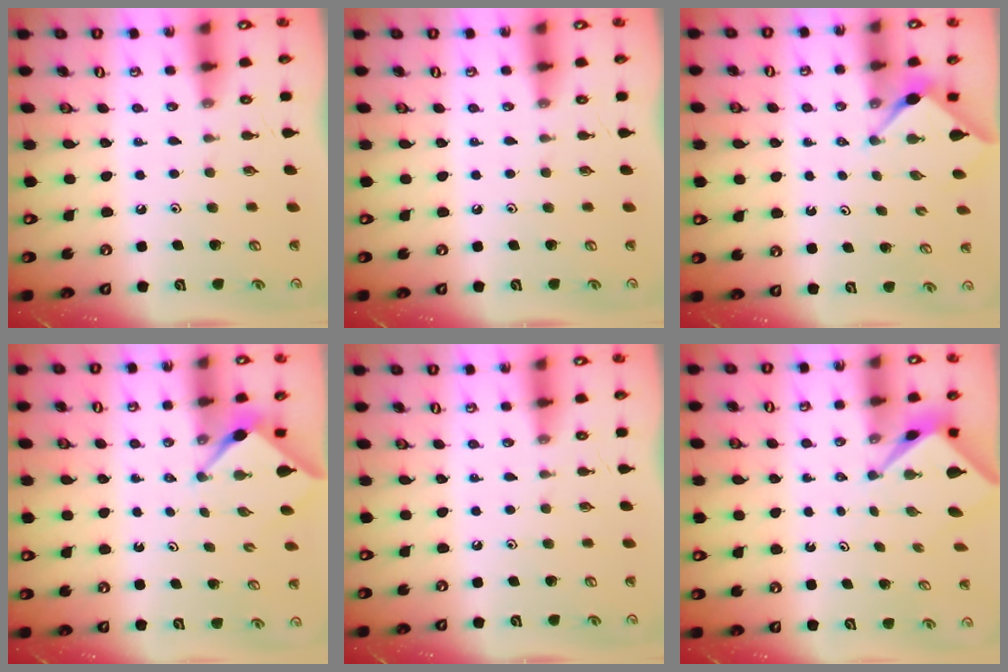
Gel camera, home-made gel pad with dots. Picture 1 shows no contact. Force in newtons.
{"total": 0.0}
{"total": 2.9, "press": 2.8, "slide": 0.4}
{"total": 3.0, "press": 3.0, "slide": 0.4}
{"total": 0.0}
{"total": 2.2, "press": 2.1, "slide": 0.2}